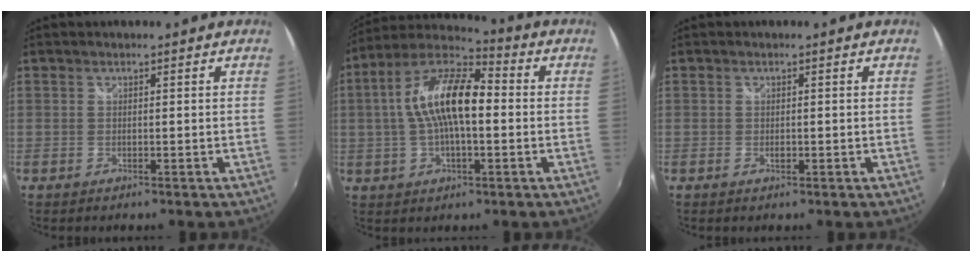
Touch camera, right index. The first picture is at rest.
{"total": 14.8, "force": [0.4, 6.0, 13.5], "torque": [-0.253, 0.020, -0.003]}
{"total": 0.8, "force": [-0.3, 0.6, 0.5], "torque": [-0.008, -0.001, -0.006]}